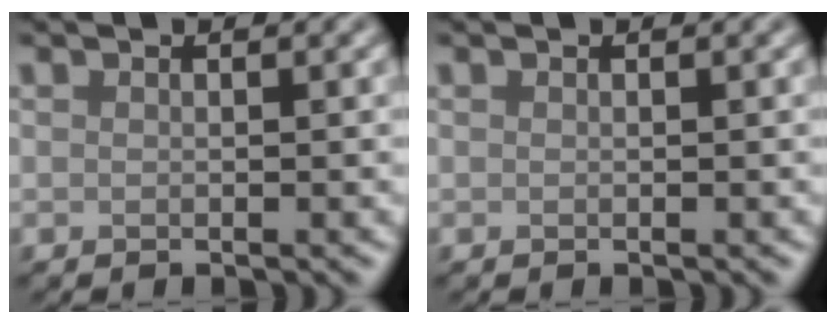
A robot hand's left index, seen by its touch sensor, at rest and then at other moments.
{"total": 0.0}